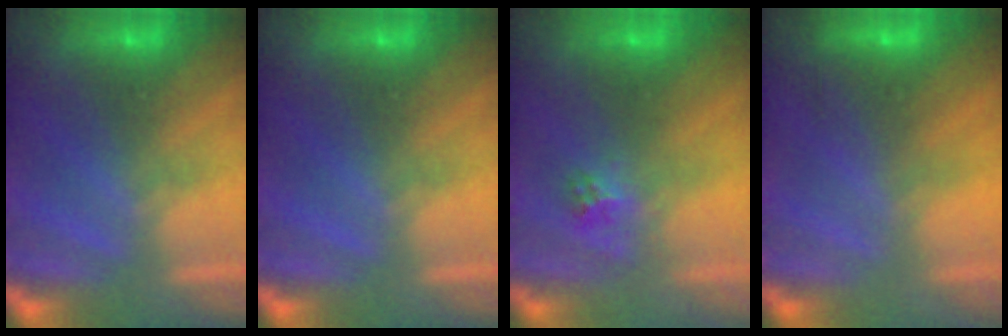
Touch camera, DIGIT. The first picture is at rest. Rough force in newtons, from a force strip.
{"total": 0.0}
{"total": 2.1}
{"total": 2.2}